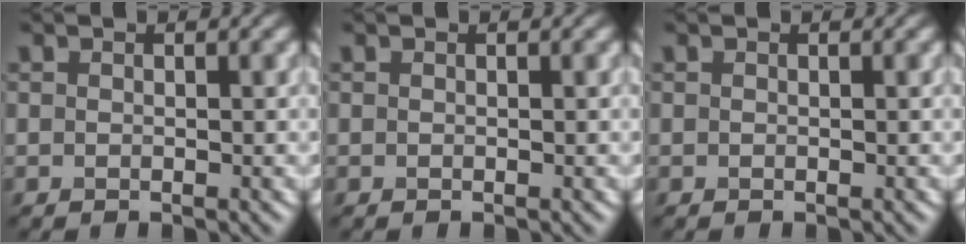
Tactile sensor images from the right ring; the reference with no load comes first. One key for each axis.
{"total": 0.0}
{"total": 0.0}